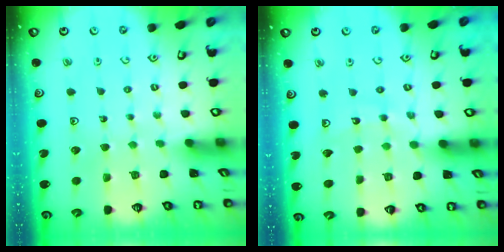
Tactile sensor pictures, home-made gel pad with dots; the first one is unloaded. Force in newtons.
{"total": 9.7, "press": 9.7, "slide": 1.2}